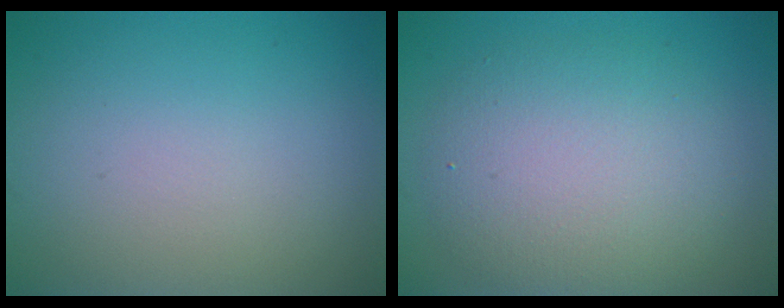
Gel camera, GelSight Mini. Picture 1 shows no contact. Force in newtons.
{"total": 6.1, "press": 6.1, "slide": 0.3}